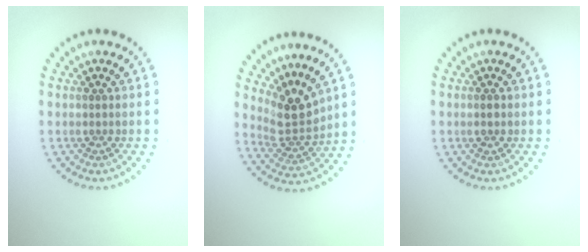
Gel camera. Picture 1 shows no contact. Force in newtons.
{"total": 3.6, "press": 2.8, "slide": 2.2}
{"total": 1.2, "press": 1.2, "slide": 0.2}